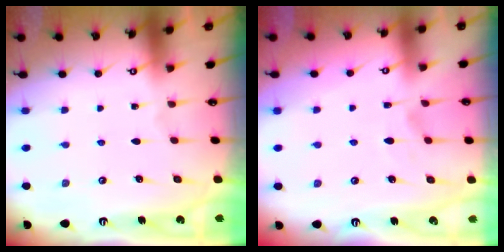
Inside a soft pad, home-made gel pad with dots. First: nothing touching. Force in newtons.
{"total": 2.3, "press": 2.0, "slide": 1.2}